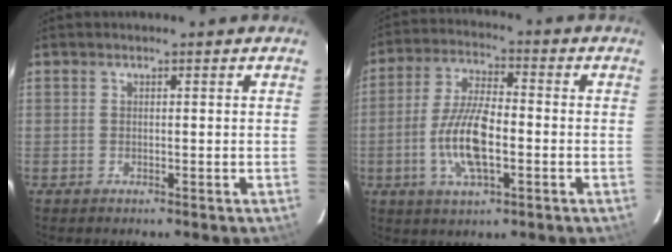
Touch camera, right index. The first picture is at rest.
{"total": 11.5, "force": [-2.9, 4.0, 10.4], "torque": [-0.212, 0.000, -0.056]}